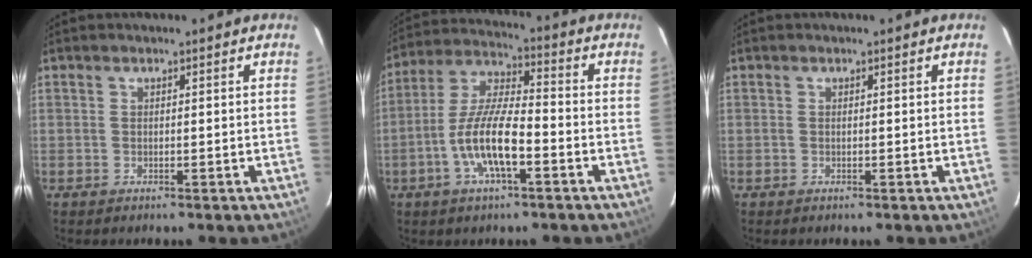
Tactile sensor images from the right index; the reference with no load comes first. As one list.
[{"total": 11.4, "force": [-4.5, 3.0, 10.1], "torque": [-0.209, 0.001, -0.086]}, {"total": 0.0}]